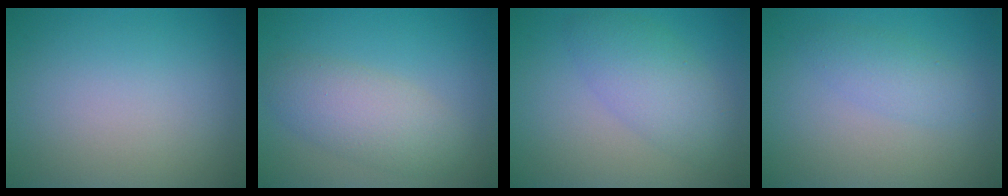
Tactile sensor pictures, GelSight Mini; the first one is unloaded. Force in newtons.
{"total": 4.1, "press": 4.1, "slide": 0.1}
{"total": 4.1, "press": 4.1, "slide": 0.1}
{"total": 2.1, "press": 2.1, "slide": 0.1}